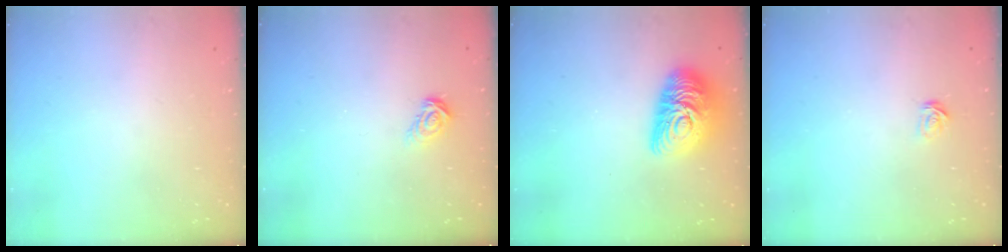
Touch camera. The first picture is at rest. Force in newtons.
{"total": 4.4, "press": 4.4, "slide": 0.4}
{"total": 13.8, "press": 13.8, "slide": 1.3}
{"total": 2.4, "press": 2.4, "slide": 0.2}